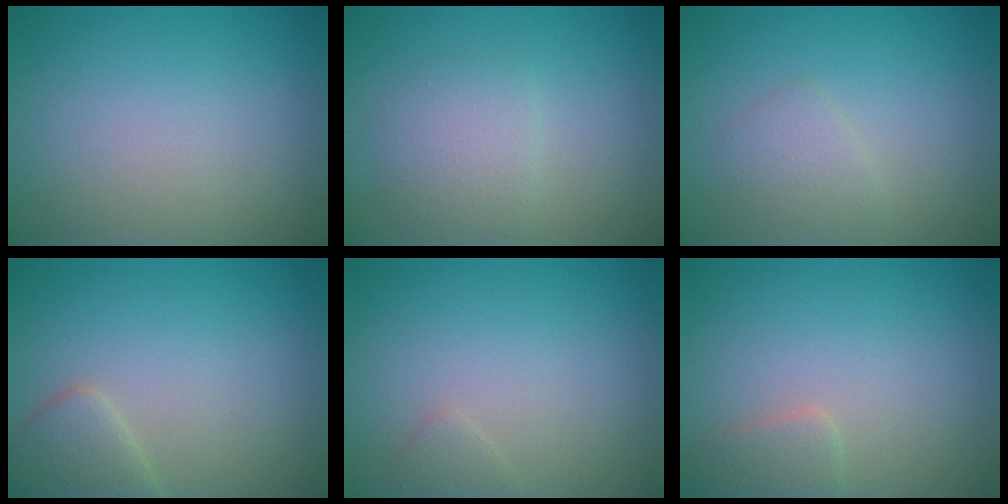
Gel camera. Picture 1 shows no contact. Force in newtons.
{"total": 3.3, "press": 3.3, "slide": 0.2}
{"total": 1.7, "press": 1.7, "slide": 0.2}
{"total": 2.6, "press": 2.6, "slide": 0.1}
{"total": 0.8, "press": 0.8, "slide": 0.1}
{"total": 1.7, "press": 1.7, "slide": 0.1}